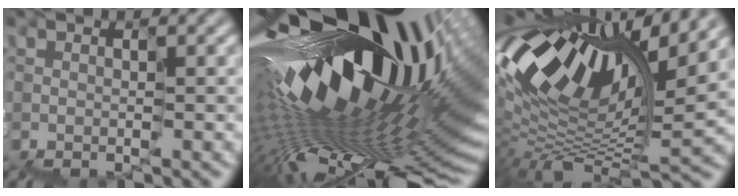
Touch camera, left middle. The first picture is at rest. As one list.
[{"total": 16.8, "force": [2.1, 6.2, 15.5], "torque": [-0.242, -0.013, 0.039]}, {"total": 12.8, "force": [6.7, 3.8, 10.2], "torque": [-0.210, 0.032, 0.113]}]